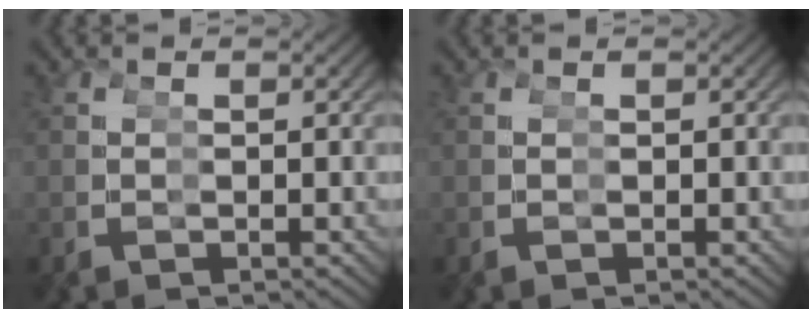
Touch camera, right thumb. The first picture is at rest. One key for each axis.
{"total": 0.0}